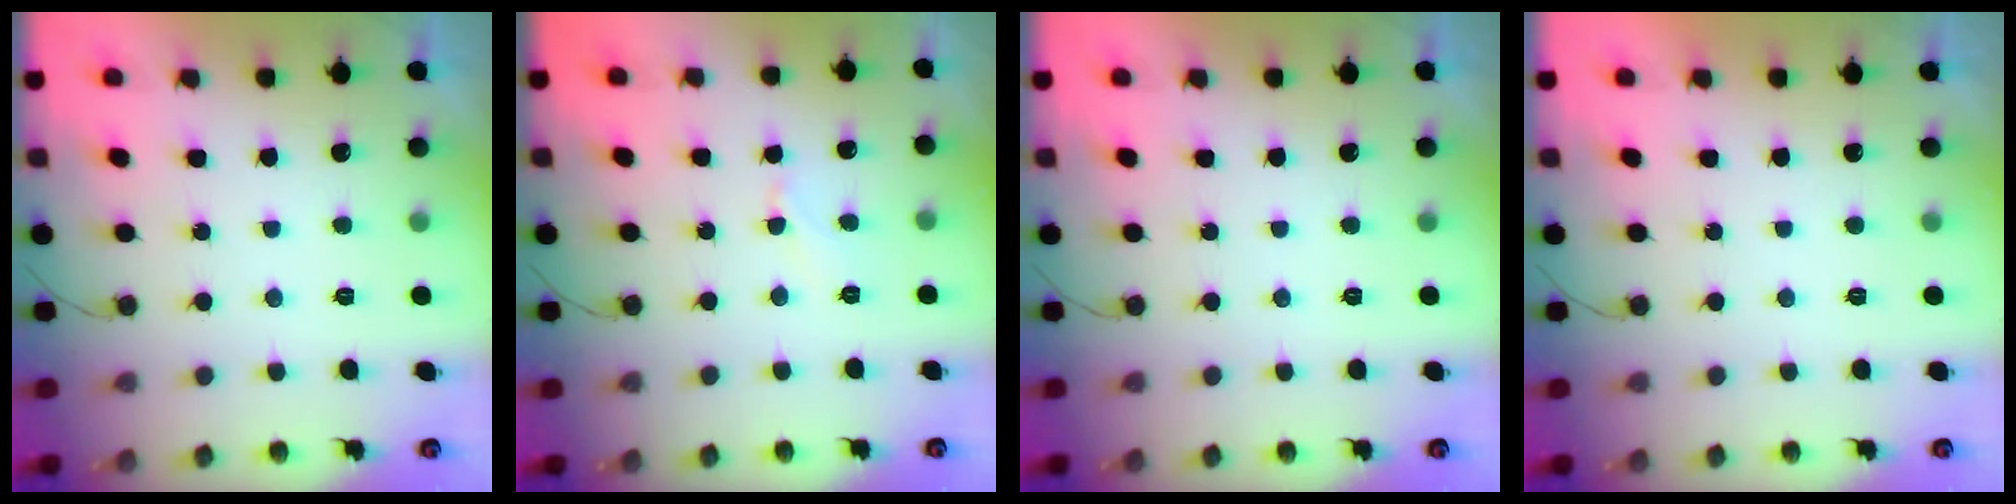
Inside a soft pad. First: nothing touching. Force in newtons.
{"total": 4.1, "press": 4.1, "slide": 0.4}
{"total": 0.0}
{"total": 1.7, "press": 1.6, "slide": 0.0}